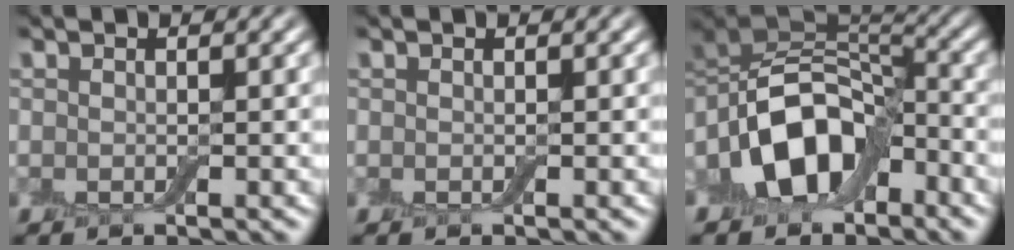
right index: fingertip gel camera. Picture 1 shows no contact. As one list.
[{"total": 0.0}, {"total": 10.2, "force": [-4.2, 6.1, 7.0], "torque": [-0.120, 0.017, -0.094]}]